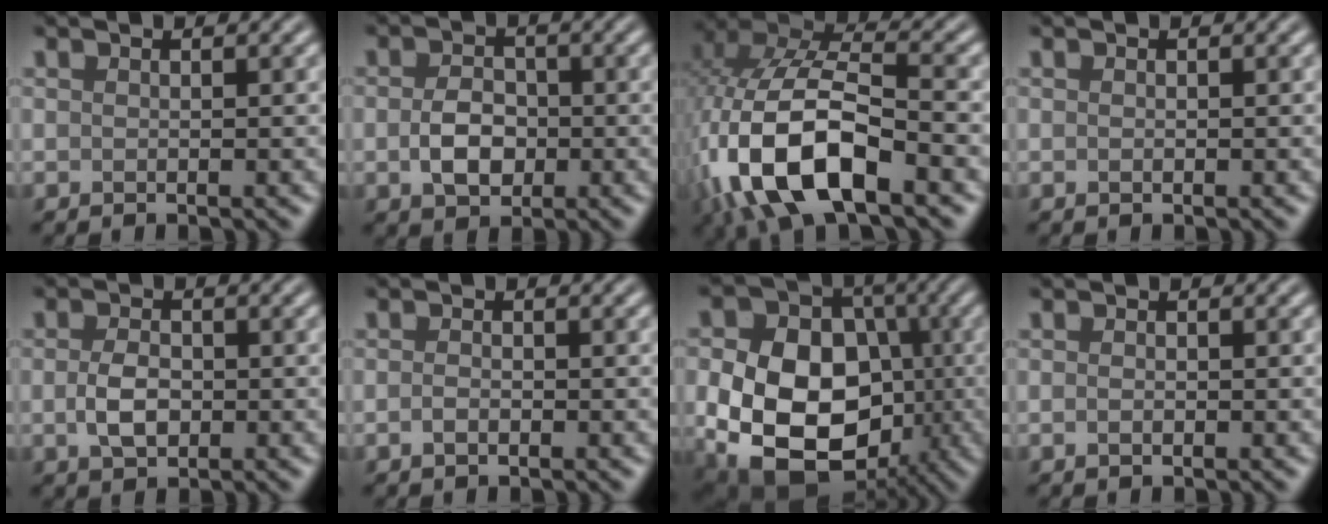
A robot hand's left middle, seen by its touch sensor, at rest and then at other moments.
{"total": 3.4, "force": [-0.6, 2.4, 2.4], "torque": [-0.047, 0.000, -0.014]}
{"total": 13.5, "force": [-5.0, 5.9, 11.0], "torque": [-0.239, -0.004, -0.096]}
{"total": 0.0}
{"total": 2.7, "force": [-0.4, 1.8, 2.1], "torque": [-0.045, -0.002, -0.008]}
{"total": 0.9, "force": [-0.4, 0.4, 0.6], "torque": [-0.014, 0.001, -0.009]}
{"total": 15.8, "force": [-3.2, 11.8, 10.0], "torque": [-0.161, -0.030, -0.053]}
{"total": 0.5, "force": [-0.2, 0.3, 0.4], "torque": [-0.010, 0.000, -0.004]}